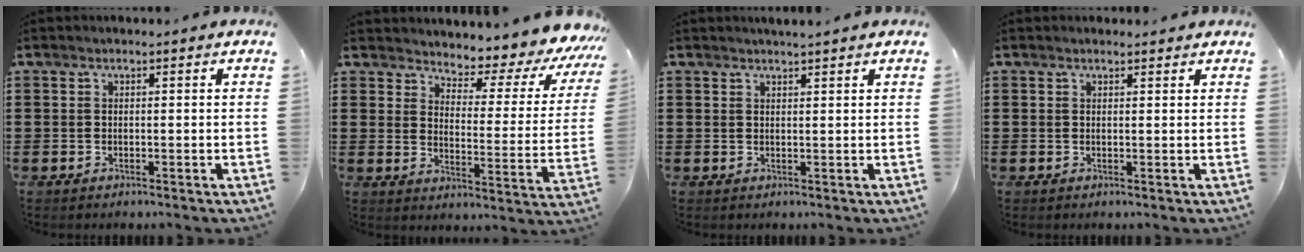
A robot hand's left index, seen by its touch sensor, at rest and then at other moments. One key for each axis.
{"total": 4.5, "fx": 4.0, "fy": 1.0, "fz": 1.7, "tx": -0.043, "ty": -0.042, "tz": 0.057}
{"total": 1.4, "fx": 1.3, "fy": -0.2, "fz": 0.4, "tx": -0.010, "ty": -0.001, "tz": 0.025}
{"total": 0.7, "fx": 0.6, "fy": 0.4, "fz": 0.1, "tx": -0.004, "ty": 0.002, "tz": 0.013}